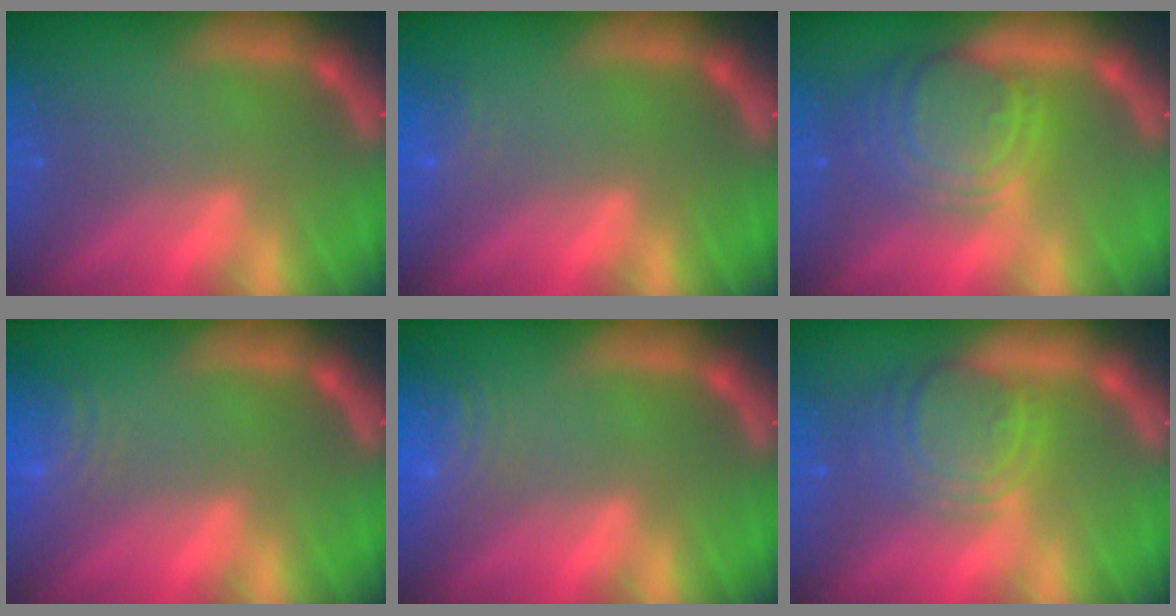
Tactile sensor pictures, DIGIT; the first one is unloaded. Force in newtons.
{"total": 1.9}
{"total": 9.1}
{"total": 5.1}
{"total": 6.5}
{"total": 7.1}